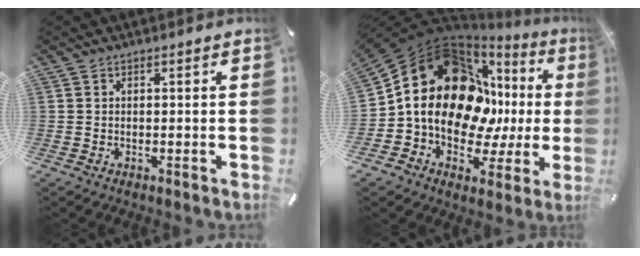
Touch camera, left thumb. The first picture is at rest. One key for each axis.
{"total": 21.2, "fx": 3.4, "fy": 16.4, "fz": 13.1, "tx": -0.222, "ty": -0.037, "tz": 0.073}